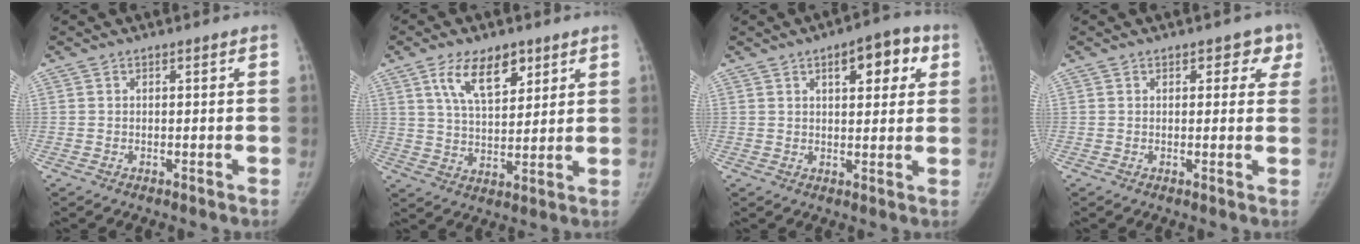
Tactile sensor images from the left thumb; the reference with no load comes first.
{"total": 10.2, "force": [5.6, 5.1, 6.9], "torque": [-0.094, -0.027, 0.104]}
{"total": 8.9, "force": [3.8, 4.1, 6.9], "torque": [-0.060, 0.000, 0.046]}
{"total": 4.1, "force": [2.3, 2.7, 2.2], "torque": [0.021, -0.004, 0.018]}